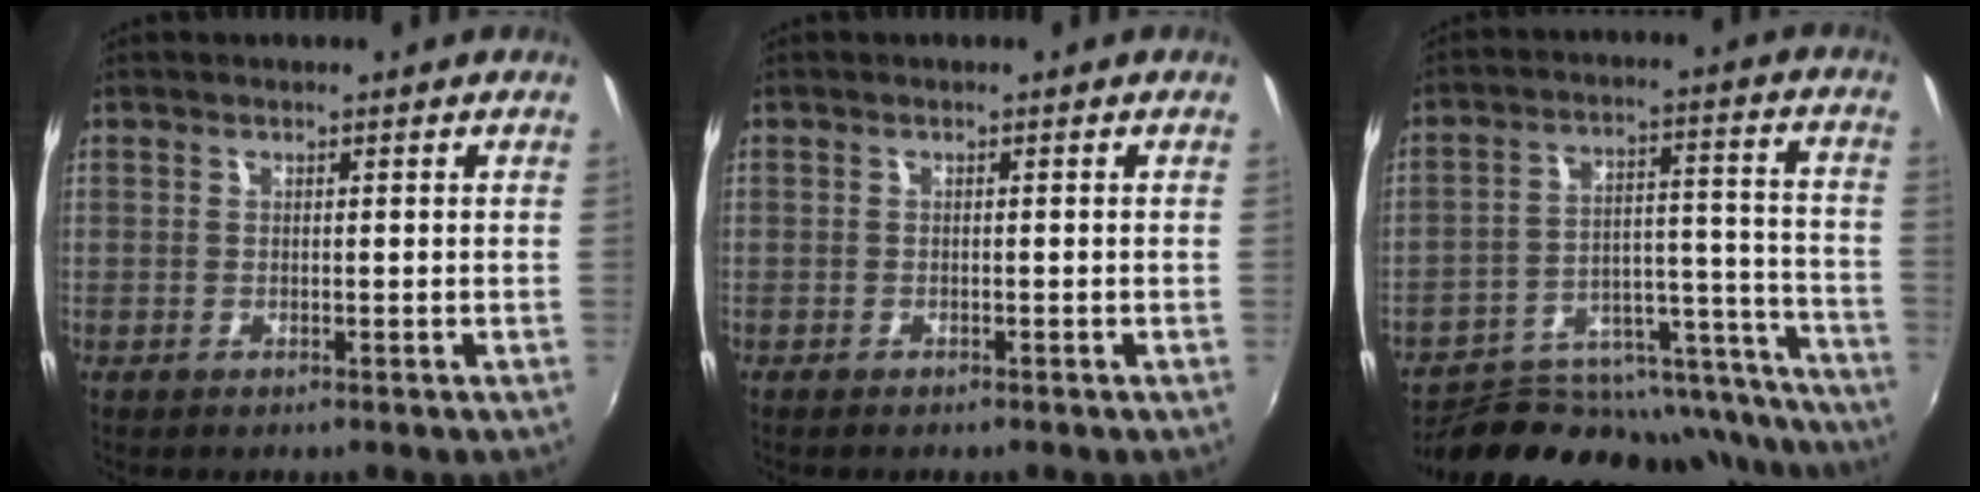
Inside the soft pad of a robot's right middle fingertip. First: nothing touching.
{"total": 0.9, "force": [-0.8, 0.3, 0.3], "torque": [-0.008, -0.004, -0.015]}
{"total": 29.7, "force": [-24.6, 11.0, 12.6], "torque": [-0.187, 0.020, -0.319]}